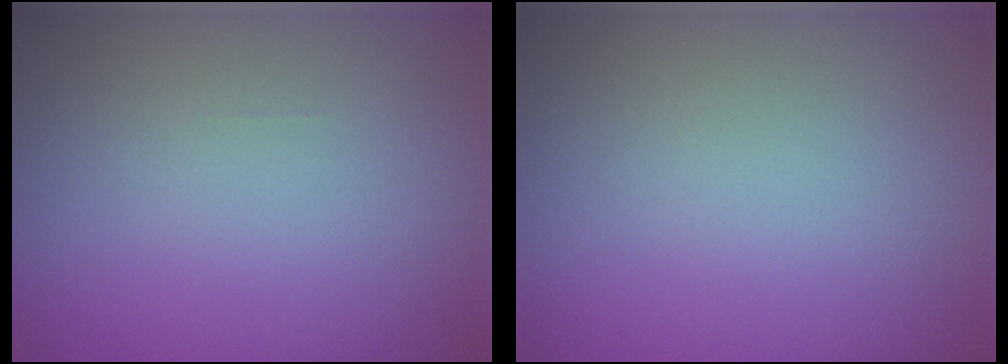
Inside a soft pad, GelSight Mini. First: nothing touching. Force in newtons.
{"total": 0.0}